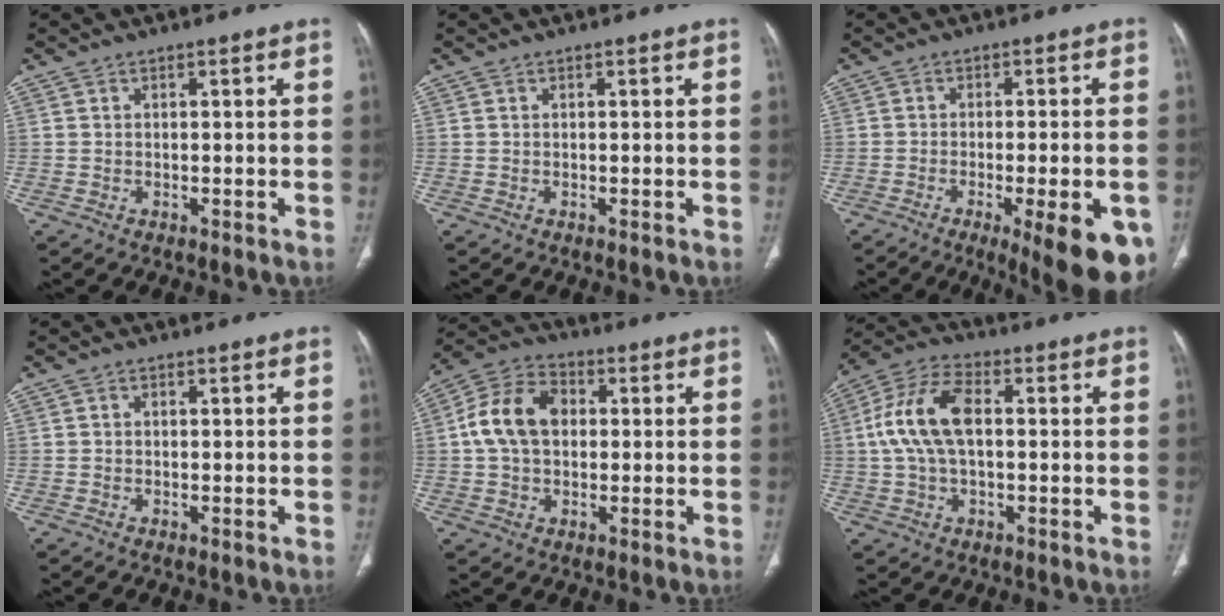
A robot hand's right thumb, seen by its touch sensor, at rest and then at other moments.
{"total": 0.0}
{"total": 16.3, "force": [-7.4, 4.7, 13.8], "torque": [-0.126, 0.002, -0.089]}
{"total": 0.0}
{"total": 11.8, "force": [1.3, 8.4, 8.1], "torque": [-0.144, 0.026, 0.016]}
{"total": 12.1, "force": [1.0, 6.5, 10.2], "torque": [-0.213, 0.029, 0.014]}